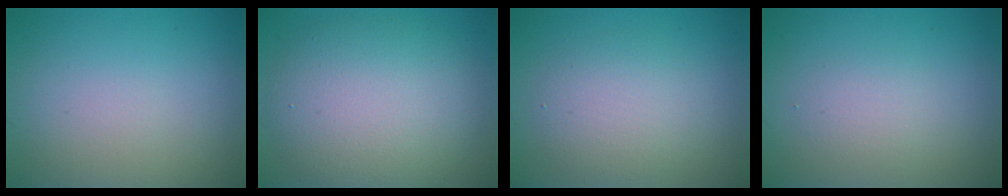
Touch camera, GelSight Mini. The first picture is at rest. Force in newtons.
{"total": 8.5, "press": 8.5, "slide": 0.5}
{"total": 3.5, "press": 3.5, "slide": 0.2}
{"total": 1.7, "press": 1.6, "slide": 0.1}